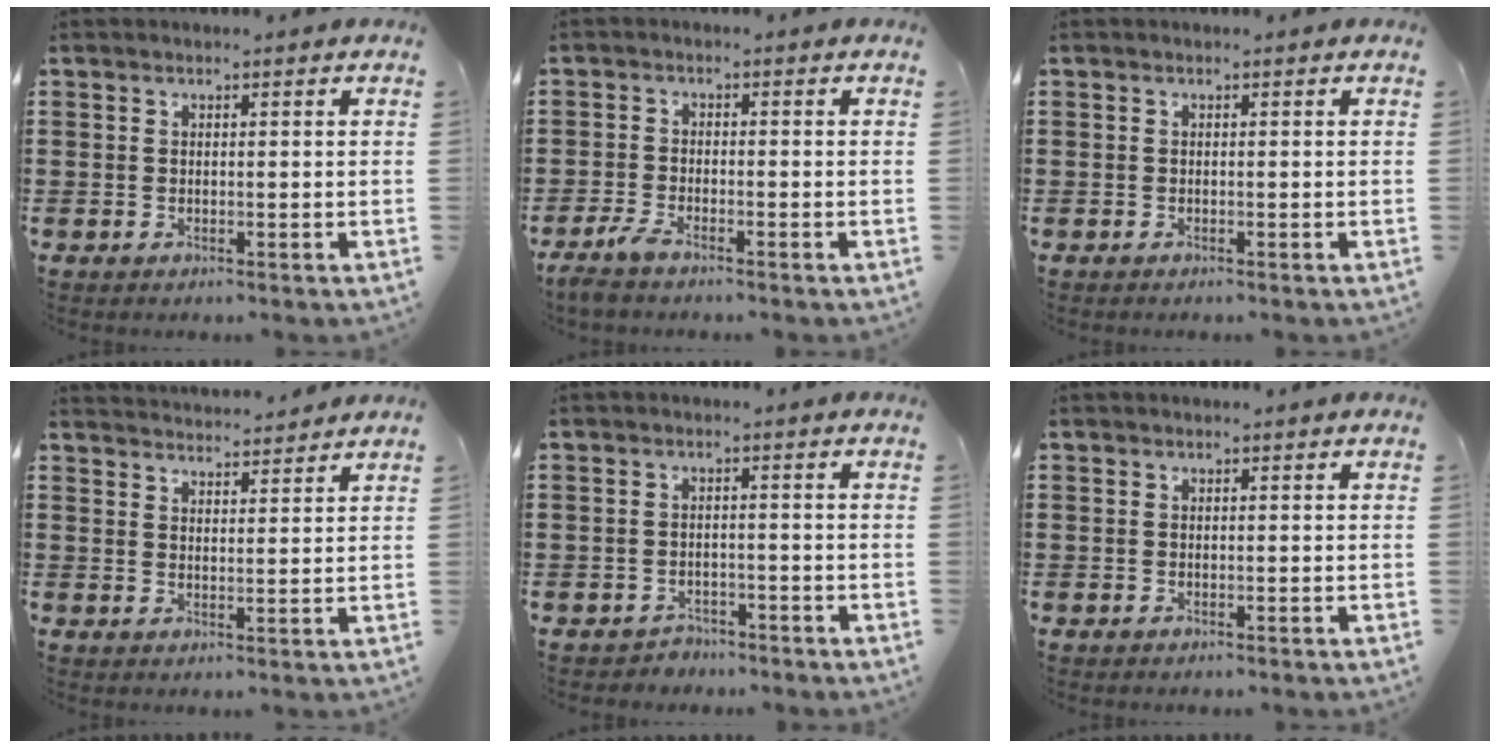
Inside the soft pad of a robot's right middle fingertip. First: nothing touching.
{"total": 2.8, "force": [-2.2, 0.5, 1.6], "torque": [-0.050, -0.003, -0.050]}
{"total": 0.0}
{"total": 3.2, "force": [3.2, -0.3, -0.5], "torque": [0.001, -0.016, 0.059]}
{"total": 1.6, "force": [-1.5, 0.6, -0.1], "torque": [-0.004, 0.003, -0.036]}
{"total": 0.0}